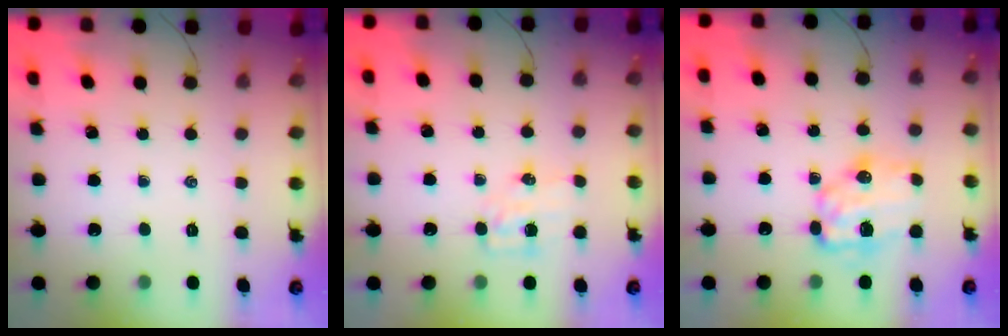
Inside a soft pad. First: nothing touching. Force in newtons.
{"total": 4.7, "press": 4.7, "slide": 0.5}
{"total": 8.8, "press": 8.6, "slide": 1.6}